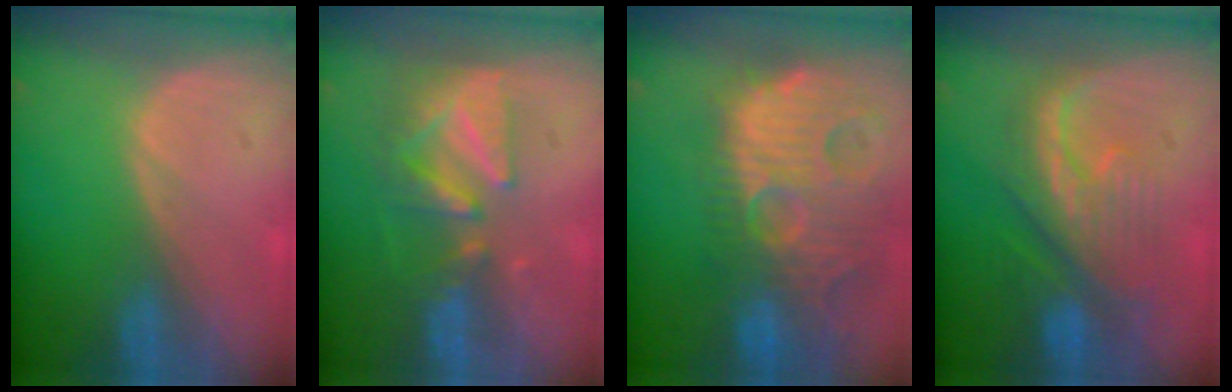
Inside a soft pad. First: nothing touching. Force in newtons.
{"total": 8.7, "press": 7.7, "slide": 3.9}
{"total": 14.8, "press": 12.6, "slide": 7.6}
{"total": 8.4, "press": 8.3, "slide": 1.4}